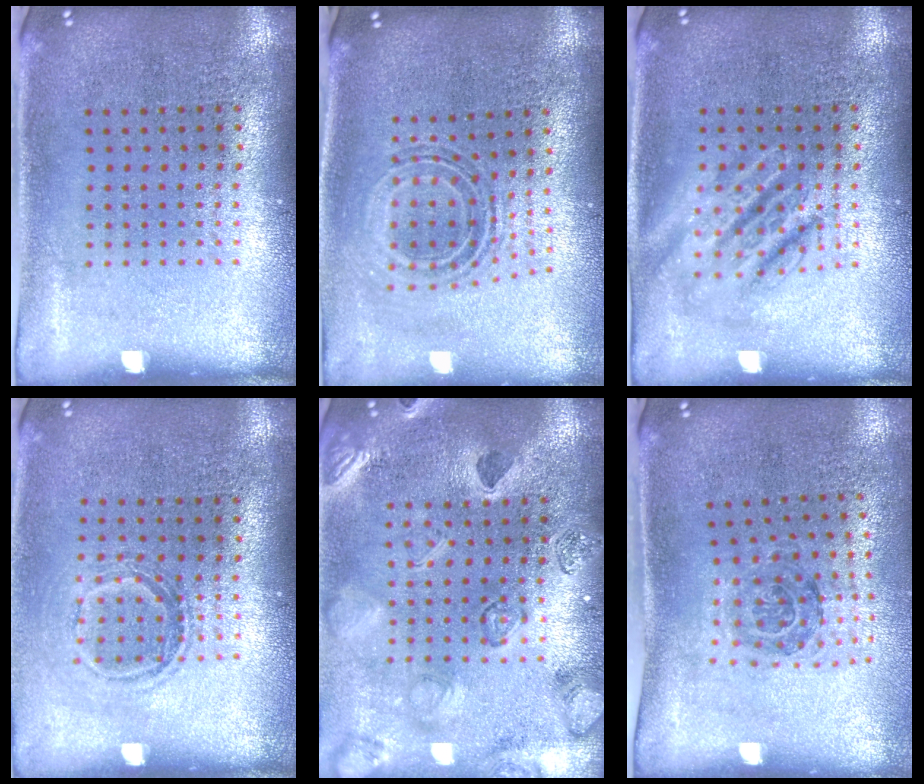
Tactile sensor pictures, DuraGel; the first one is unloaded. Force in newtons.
{"total": 0.8, "press": 0.8, "slide": 0.3}
{"total": 2.4, "press": 2.4, "slide": 0.3}
{"total": 1.1, "press": 1.0, "slide": 0.6}
{"total": 2.5, "press": 2.4, "slide": 0.5}
{"total": 1.1, "press": 1.1, "slide": 0.4}